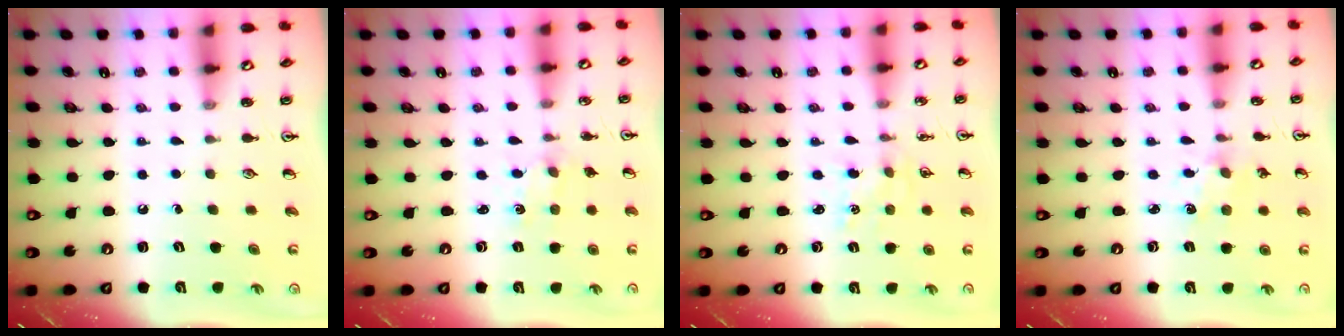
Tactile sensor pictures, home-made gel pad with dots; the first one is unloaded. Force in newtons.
{"total": 0.0}
{"total": 1.8, "press": 1.8, "slide": 0.2}
{"total": 1.6, "press": 1.5, "slide": 0.5}